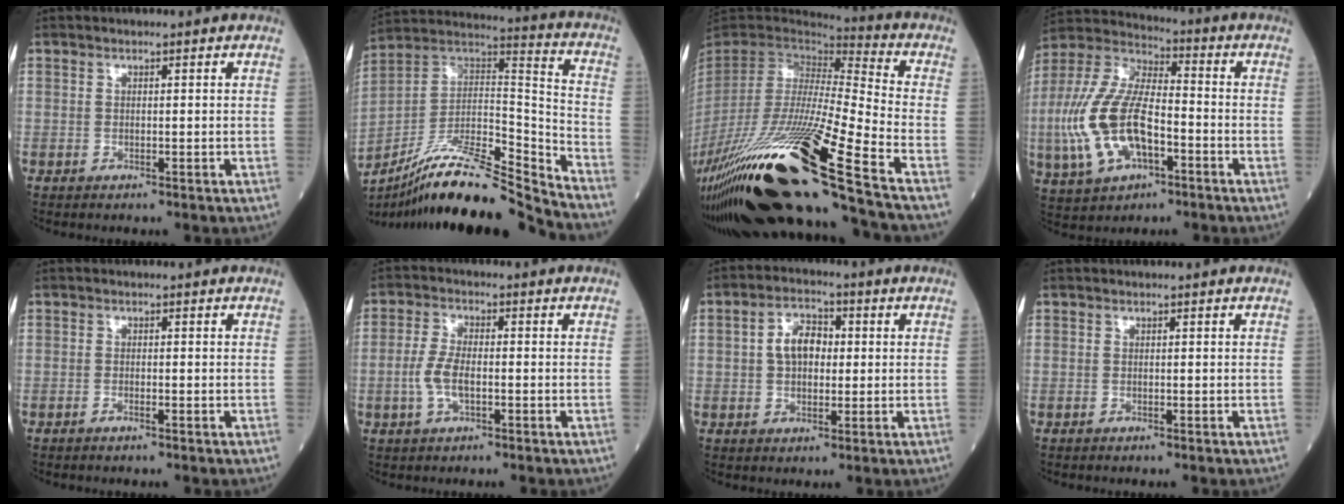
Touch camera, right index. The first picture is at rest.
{"total": 19.7, "force": [-17.2, 0.4, 9.6], "torque": [-0.182, 0.027, -0.308]}
{"total": 31.0, "force": [-19.3, 0.1, 24.3], "torque": [-0.444, -0.083, -0.356]}
{"total": 16.2, "force": [-4.3, 7.3, 13.8], "torque": [-0.316, 0.006, -0.079]}
{"total": 0.6, "force": [-0.4, 0.1, 0.5], "torque": [-0.010, 0.001, -0.008]}
{"total": 4.7, "force": [-1.2, 1.9, 4.1], "torque": [-0.096, 0.003, -0.027]}
{"total": 6.0, "force": [0.7, 3.7, 4.7], "torque": [-0.088, 0.018, 0.010]}
{"total": 0.0}